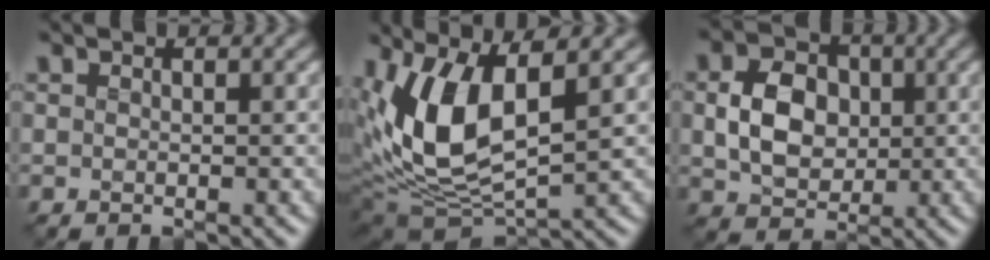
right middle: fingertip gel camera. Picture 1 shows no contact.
{"total": 8.7, "force": [1.5, 4.0, 7.6], "torque": [-0.155, -0.010, 0.026]}
{"total": 5.2, "force": [-0.3, 4.0, 3.3], "torque": [-0.067, 0.001, -0.011]}